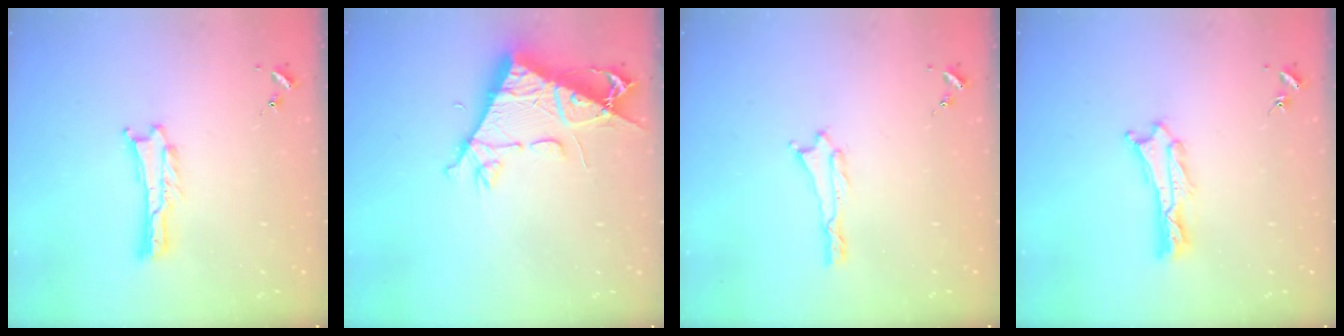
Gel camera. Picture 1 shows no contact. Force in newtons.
{"total": 9.2, "press": 9.1, "slide": 1.4}
{"total": 0.0}
{"total": 1.1, "press": 1.1, "slide": 0.2}